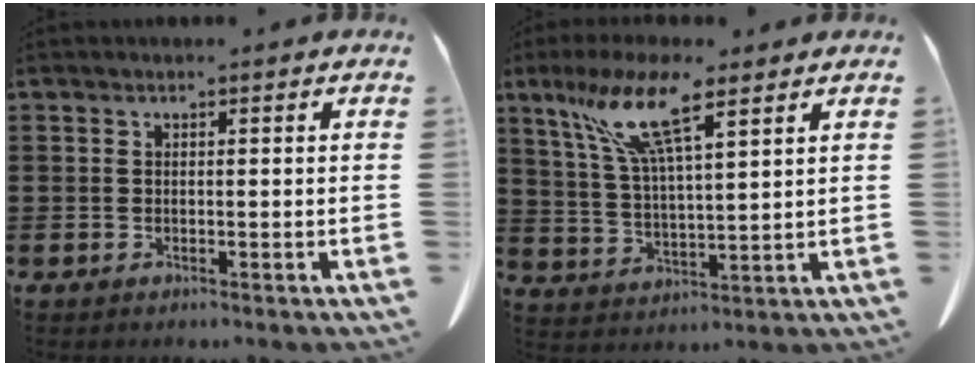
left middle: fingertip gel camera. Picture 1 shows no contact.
{"total": 11.1, "force": [7.1, 2.2, 8.2], "torque": [-0.183, -0.010, 0.124]}